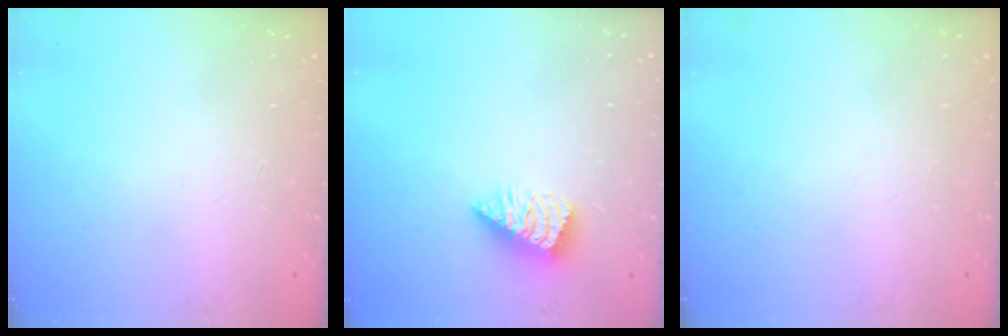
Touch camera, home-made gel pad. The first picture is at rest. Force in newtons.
{"total": 2.6, "press": 2.5, "slide": 0.3}
{"total": 0.0}